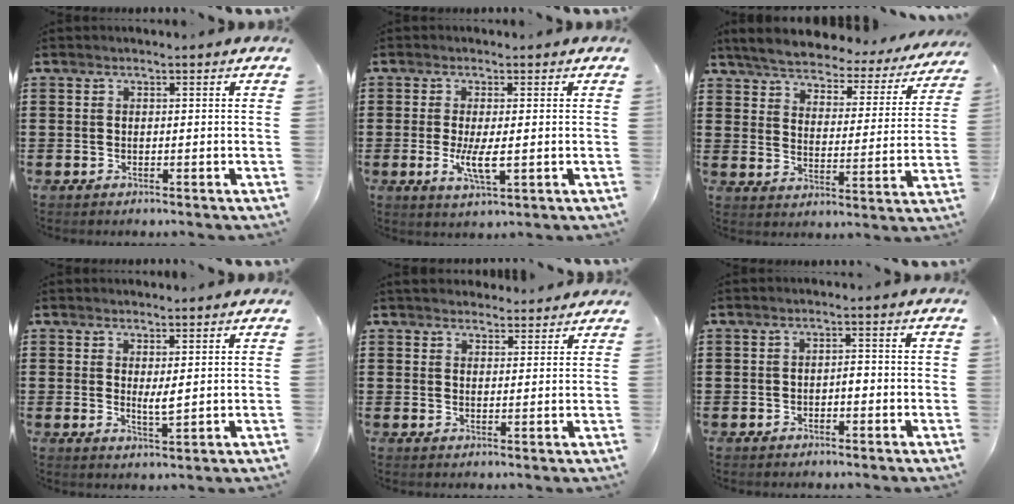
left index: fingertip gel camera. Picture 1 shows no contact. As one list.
[{"total": 5.1, "force": [-0.6, 1.4, 4.9], "torque": [-0.097, -0.005, -0.012]}, {"total": 4.4, "force": [4.3, 0.5, 1.0], "torque": [-0.045, -0.030, 0.068]}, {"total": 3.0, "force": [1.3, 0.7, 2.6], "torque": [-0.045, -0.006, 0.022]}, {"total": 3.0, "force": [2.9, 0.7, 0.2], "torque": [-0.003, -0.006, 0.053]}, {"total": 1.6, "force": [-0.8, 0.6, 1.3], "torque": [-0.026, 0.001, -0.017]}]